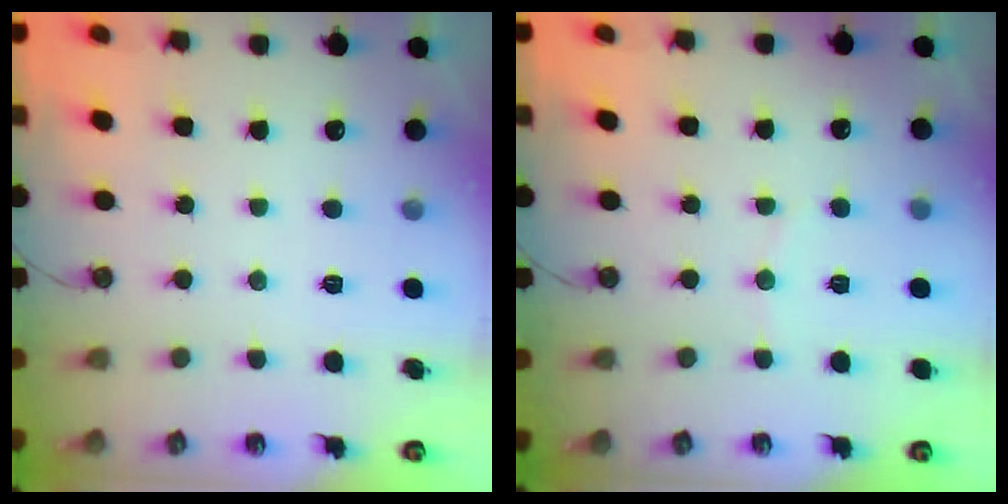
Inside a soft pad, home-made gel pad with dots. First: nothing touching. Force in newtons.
{"total": 3.0, "press": 2.9, "slide": 0.7}